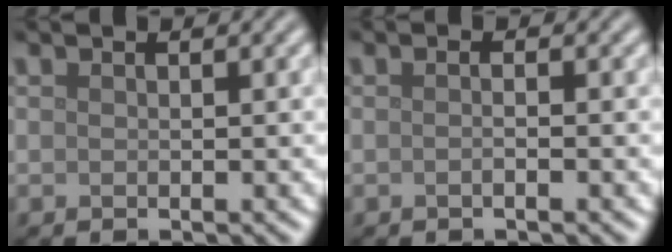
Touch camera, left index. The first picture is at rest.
{"total": 1.1, "force": [-0.1, 0.4, 1.0], "torque": [-0.003, -0.009, -0.009]}